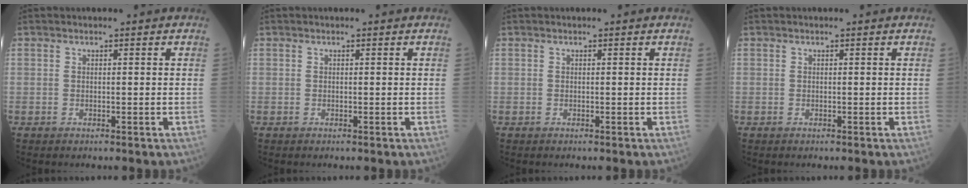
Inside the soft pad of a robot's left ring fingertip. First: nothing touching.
{"total": 0.0}
{"total": 0.0}
{"total": 0.0}